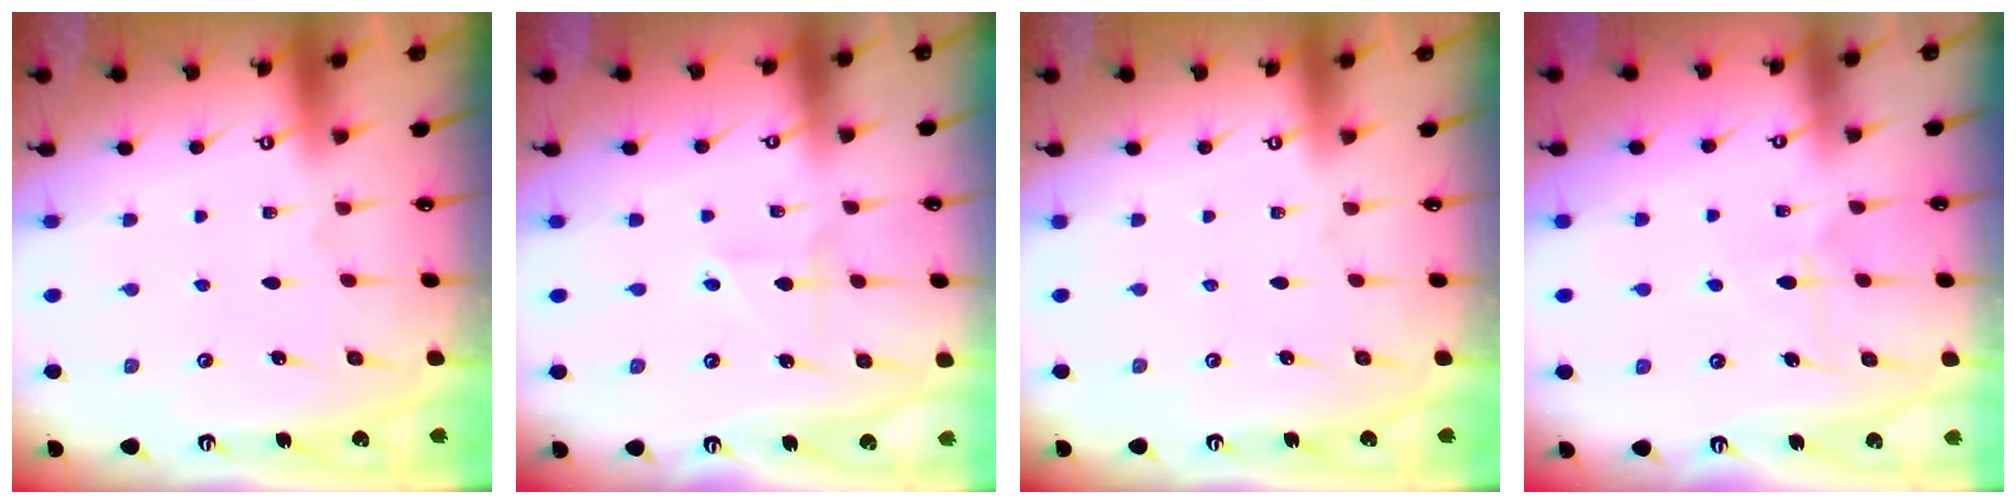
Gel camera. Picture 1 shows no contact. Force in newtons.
{"total": 2.7, "press": 2.6, "slide": 0.3}
{"total": 0.0}
{"total": 6.9, "press": 6.9, "slide": 0.6}